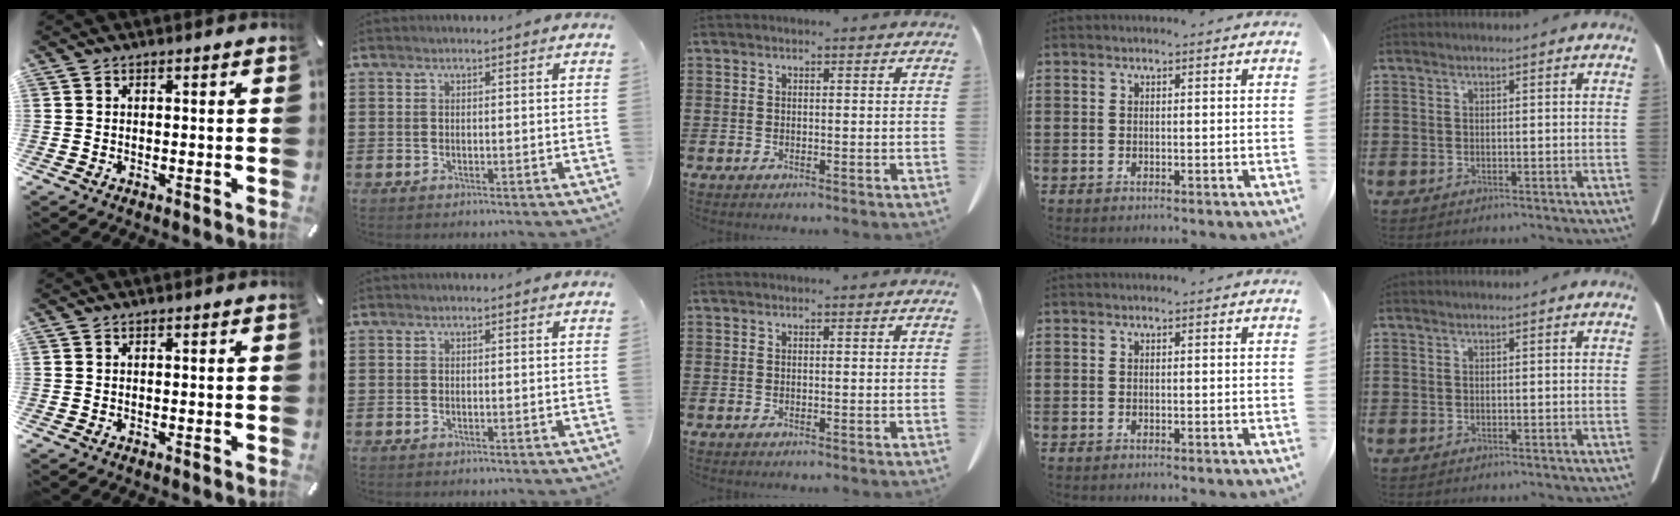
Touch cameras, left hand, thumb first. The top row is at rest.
{}